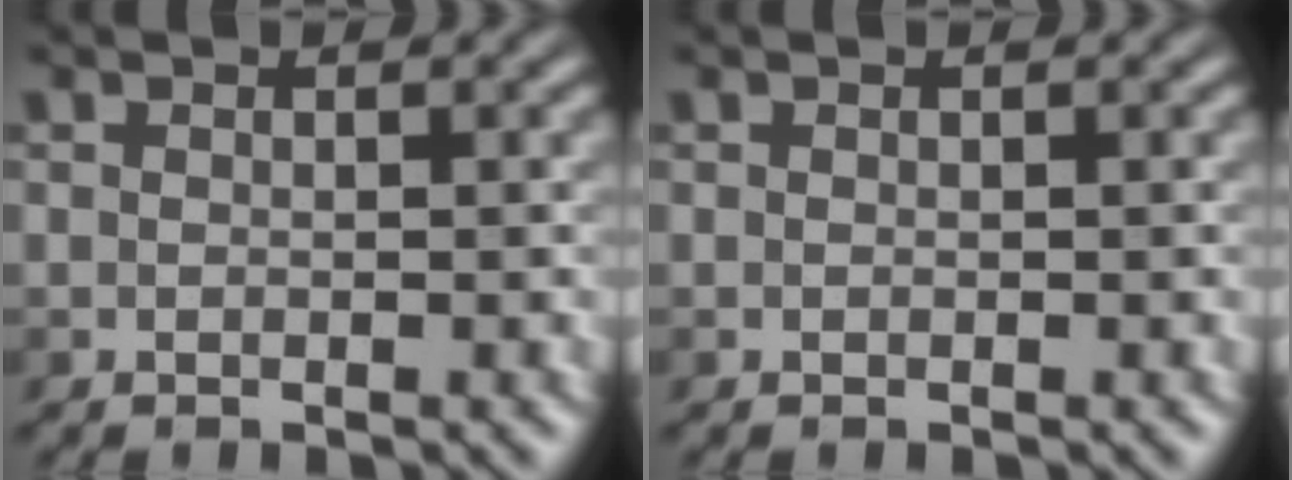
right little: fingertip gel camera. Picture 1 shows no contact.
{"total": 0.0}